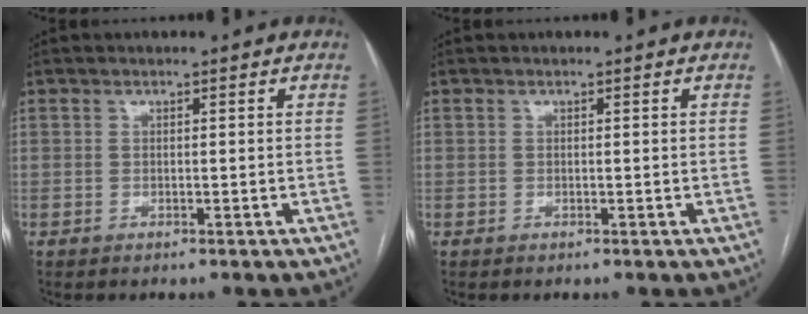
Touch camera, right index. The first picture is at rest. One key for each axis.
{"total": 0.0}